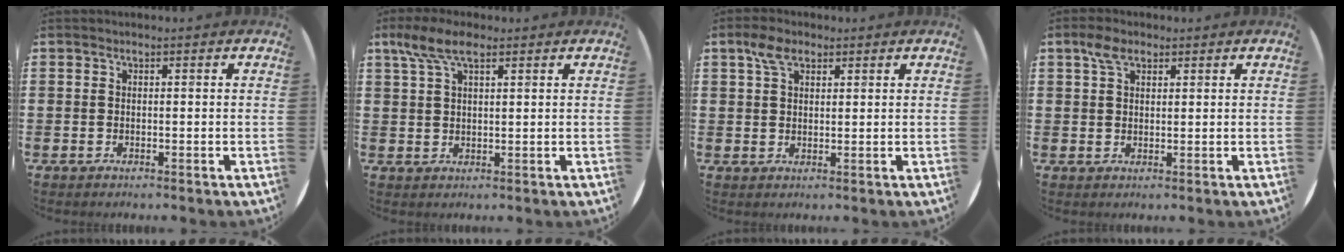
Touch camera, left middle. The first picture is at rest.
{"total": 5.6, "force": [3.3, 2.3, 3.9], "torque": [-0.076, 0.006, 0.057]}
{"total": 3.9, "force": [2.4, 2.1, 2.2], "torque": [-0.040, 0.006, 0.043]}
{"total": 3.3, "force": [2.2, 1.8, 1.8], "torque": [-0.031, 0.004, 0.038]}